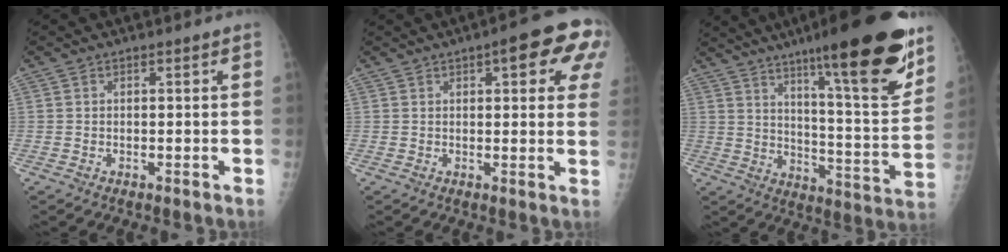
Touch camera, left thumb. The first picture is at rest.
{"total": 12.5, "force": [5.4, 4.0, 10.5], "torque": [-0.090, -0.007, 0.055]}
{"total": 24.5, "force": [15.3, 3.6, 18.8], "torque": [-0.252, -0.069, 0.235]}